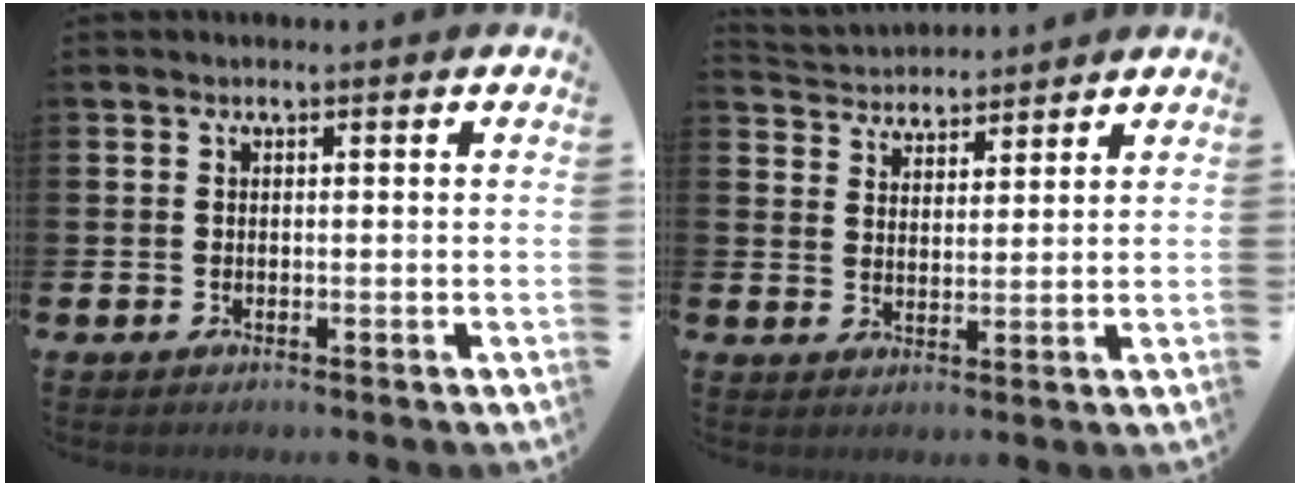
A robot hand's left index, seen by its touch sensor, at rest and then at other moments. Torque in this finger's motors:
{"motor_torque": [0.62, -0.97, 0.21, 0.02]}